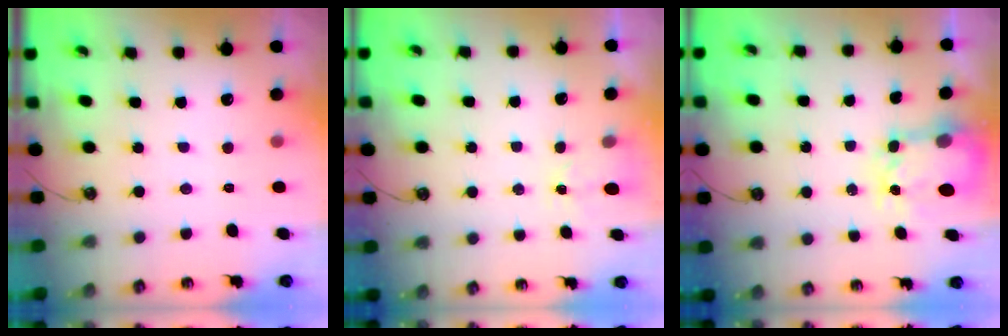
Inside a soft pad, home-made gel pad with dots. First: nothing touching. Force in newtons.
{"total": 2.3, "press": 2.3, "slide": 0.2}
{"total": 5.3, "press": 5.2, "slide": 0.7}